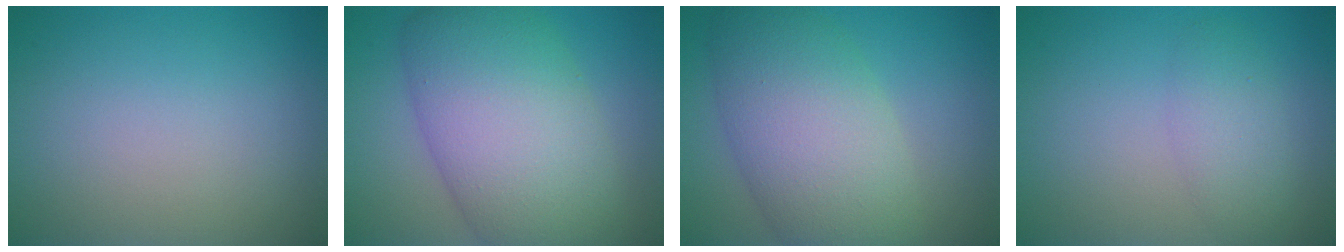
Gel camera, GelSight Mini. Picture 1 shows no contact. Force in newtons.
{"total": 12.2, "press": 12.1, "slide": 0.8}
{"total": 9.3, "press": 9.2, "slide": 0.6}
{"total": 2.5, "press": 2.5, "slide": 0.0}